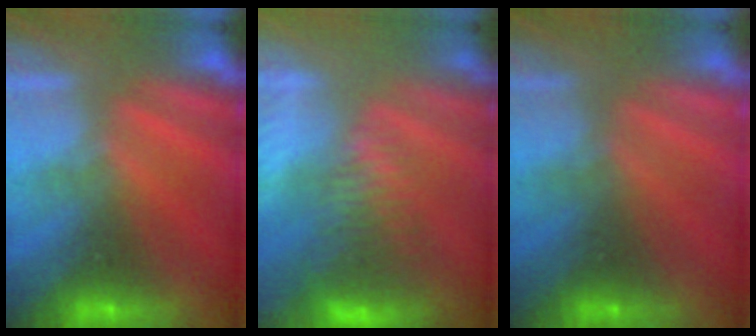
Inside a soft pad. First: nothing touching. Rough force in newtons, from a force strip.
{"total": 3.7}
{"total": 3.0}